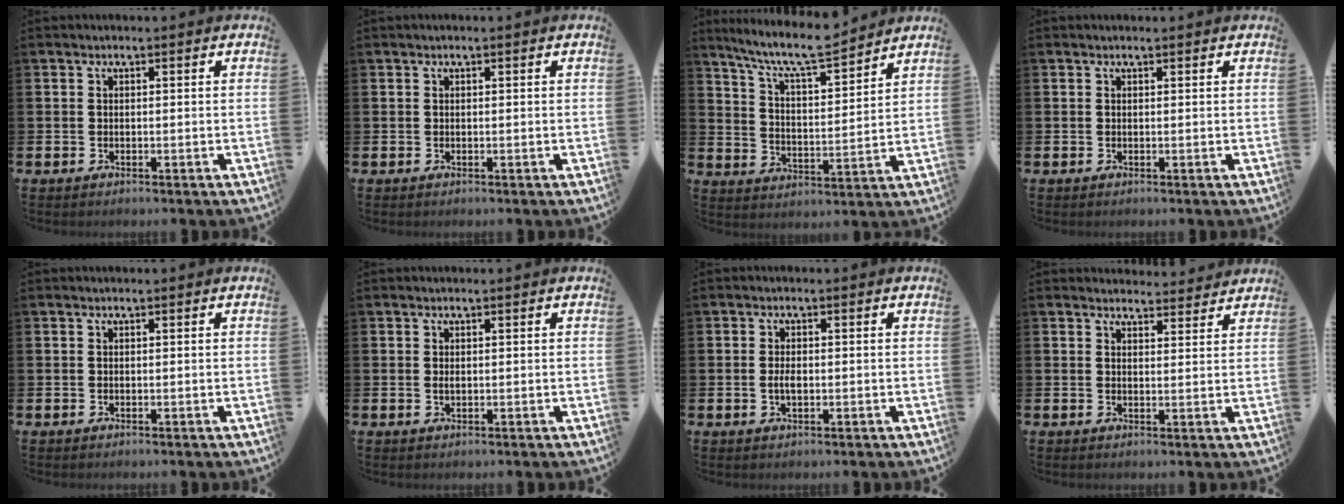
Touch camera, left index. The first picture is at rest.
{"total": 0.0}
{"total": 8.8, "force": [8.0, 1.1, 3.5], "torque": [-0.093, -0.048, 0.141]}
{"total": 0.0}
{"total": 0.0}
{"total": 0.6, "force": [0.1, 0.3, 0.5], "torque": [-0.010, 0.002, 0.001]}
{"total": 2.0, "force": [-0.2, 1.0, 1.7], "torque": [-0.033, 0.004, -0.005]}
{"total": 3.1, "force": [3.1, 0.6, -0.2], "torque": [0.005, -0.021, 0.055]}